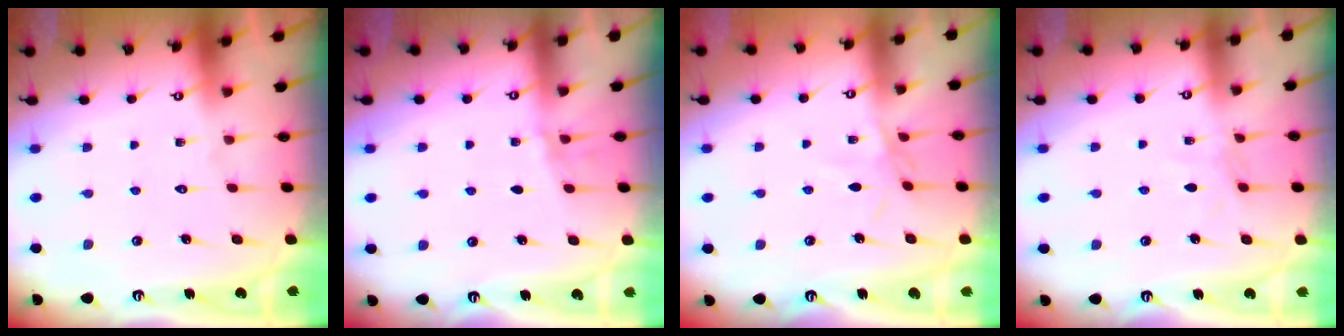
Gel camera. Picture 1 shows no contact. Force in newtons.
{"total": 2.1, "press": 2.1, "slide": 0.2}
{"total": 3.1, "press": 3.1, "slide": 0.2}
{"total": 4.4, "press": 4.3, "slide": 0.5}